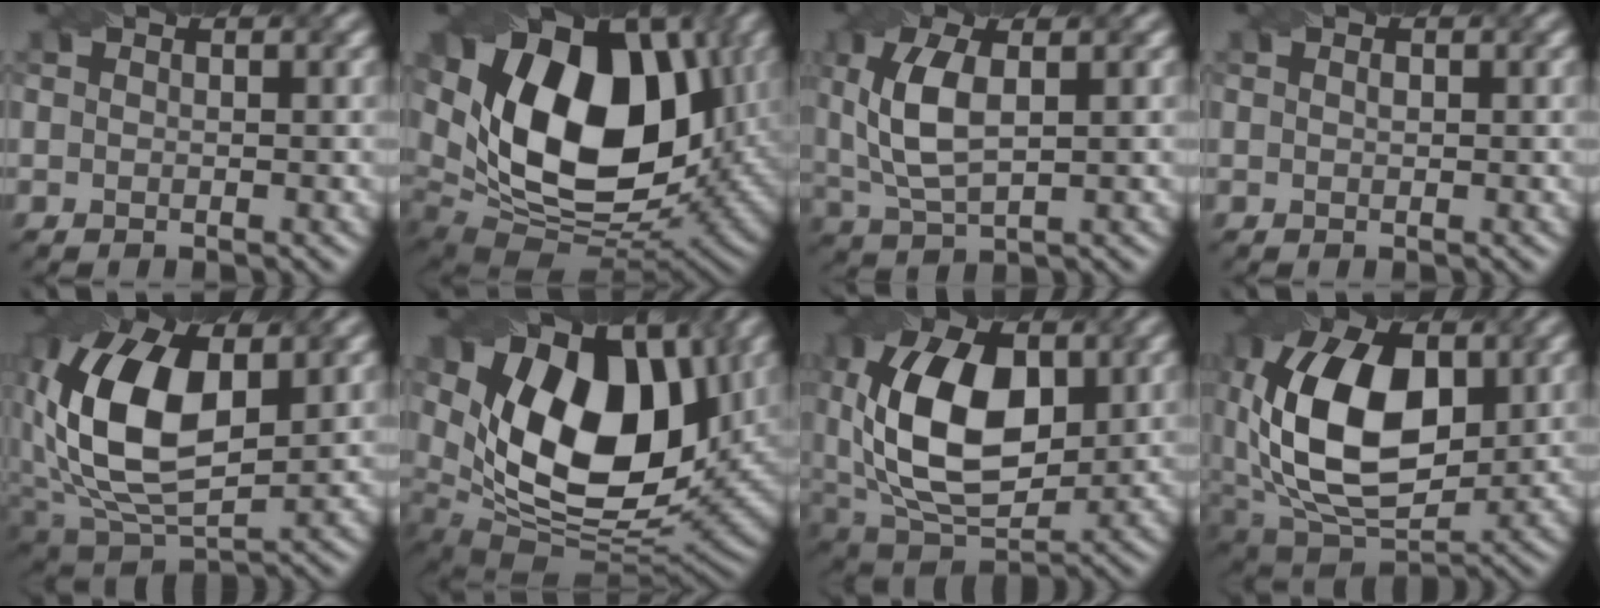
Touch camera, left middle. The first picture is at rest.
{"total": 16.6, "force": [3.8, 10.1, 12.6], "torque": [-0.189, 0.005, 0.059]}
{"total": 6.0, "force": [1.2, 2.8, 5.2], "torque": [-0.123, 0.003, 0.027]}
{"total": 0.5, "force": [0.2, 0.3, 0.4], "torque": [-0.008, 0.001, 0.003]}
{"total": 11.9, "force": [1.6, 6.9, 9.6], "torque": [-0.201, 0.001, 0.032]}
{"total": 15.3, "force": [4.5, 9.0, 11.5], "torque": [-0.183, -0.006, 0.078]}
{"total": 11.7, "force": [1.8, 7.0, 9.1], "torque": [-0.179, 0.004, 0.031]}
{"total": 12.8, "force": [1.4, 7.9, 9.9], "torque": [-0.187, 0.002, 0.025]}